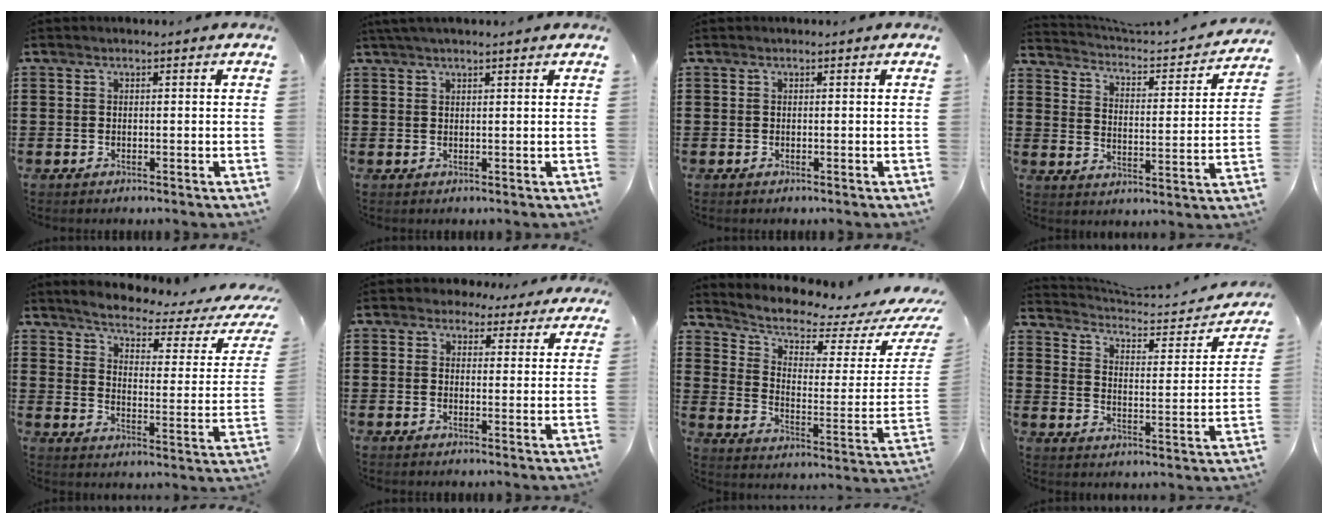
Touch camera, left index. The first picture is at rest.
{"total": 1.7, "force": [1.4, 0.0, 1.0], "torque": [-0.021, 0.000, 0.027]}
{"total": 0.0}
{"total": 2.2, "force": [2.2, 0.1, 0.5], "torque": [-0.029, -0.028, 0.024]}
{"total": 3.3, "force": [2.6, 0.1, 2.1], "torque": [-0.059, -0.025, 0.033]}
{"total": 3.1, "force": [2.5, 1.7, 0.7], "torque": [-0.017, -0.001, 0.045]}
{"total": 4.7, "force": [4.1, 1.1, 2.1], "torque": [-0.060, -0.045, 0.065]}
{"total": 3.4, "force": [3.1, 1.0, 1.2], "torque": [-0.036, -0.027, 0.043]}